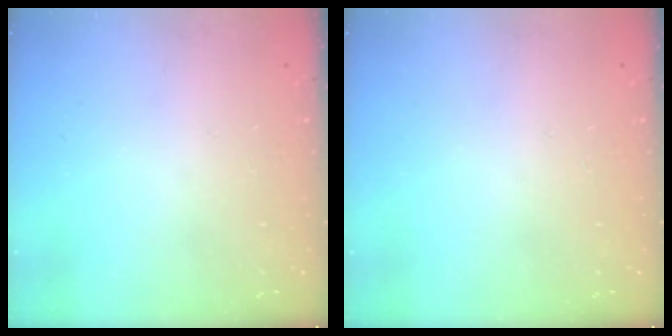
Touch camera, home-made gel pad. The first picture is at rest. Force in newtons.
{"total": 0.0}